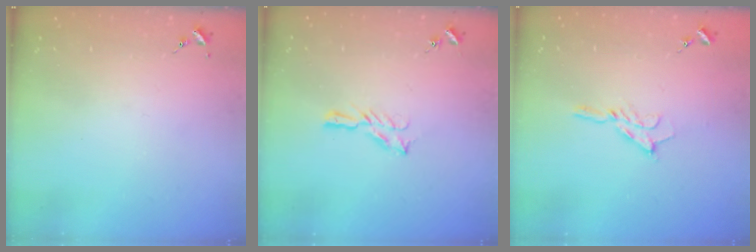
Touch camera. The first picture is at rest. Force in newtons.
{"total": 5.1, "press": 5.1, "slide": 0.5}
{"total": 6.5, "press": 6.5, "slide": 0.7}